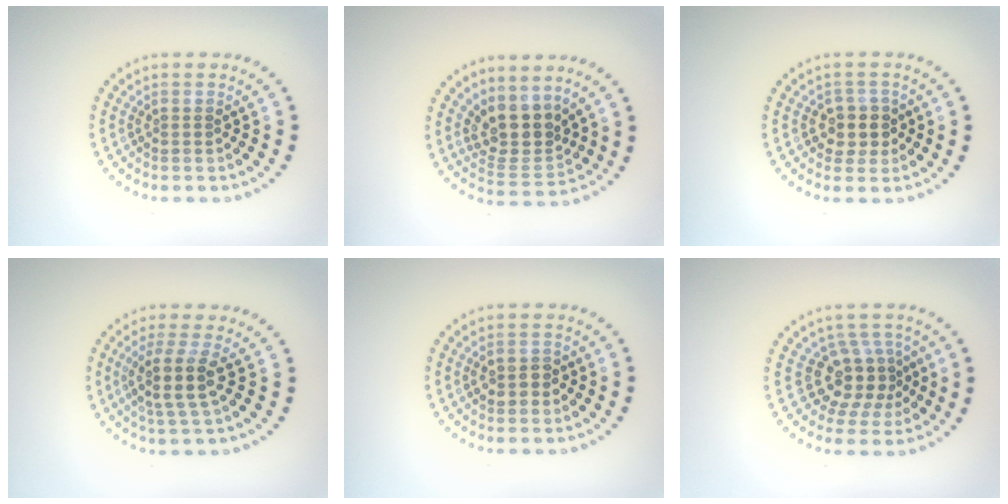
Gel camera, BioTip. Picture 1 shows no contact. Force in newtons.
{"total": 3.9, "press": 3.1, "slide": 2.3}
{"total": 2.6, "press": 2.4, "slide": 1.1}
{"total": 3.3, "press": 2.7, "slide": 1.9}
{"total": 1.6, "press": 1.6, "slide": 0.3}
{"total": 4.0, "press": 3.3, "slide": 2.3}